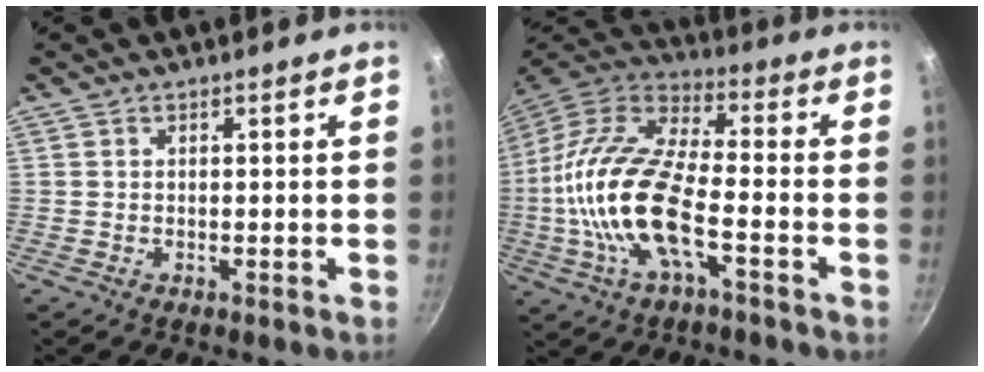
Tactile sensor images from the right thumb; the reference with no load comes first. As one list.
[{"total": 19.8, "force": [-4.6, 8.0, 17.4], "torque": [-0.342, 0.034, -0.104]}]